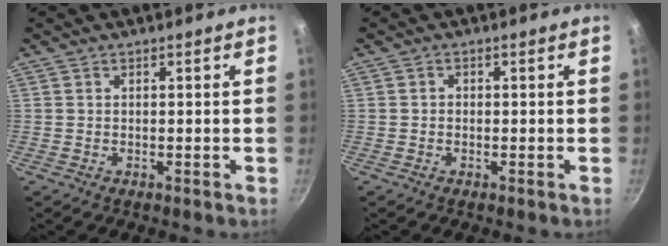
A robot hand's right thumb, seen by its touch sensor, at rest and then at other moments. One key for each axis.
{"total": 0.7, "fx": -0.2, "fy": 0.6, "fz": 0.2, "tx": -0.003, "ty": 0.003, "tz": -0.004}